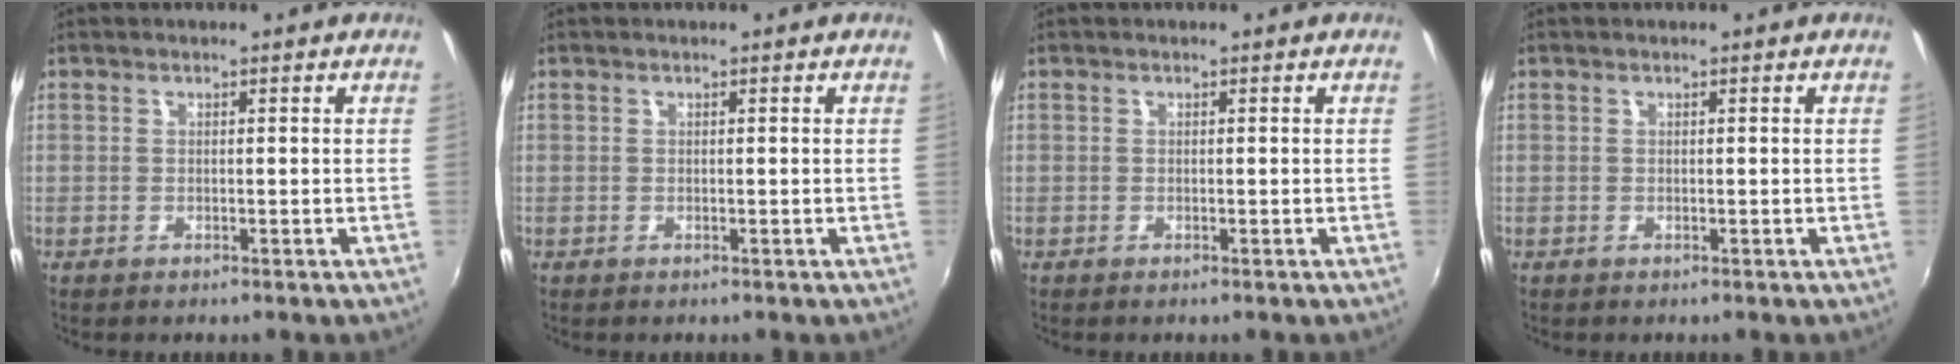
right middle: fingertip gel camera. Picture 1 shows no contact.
{"total": 0.0}
{"total": 0.0}
{"total": 0.0}